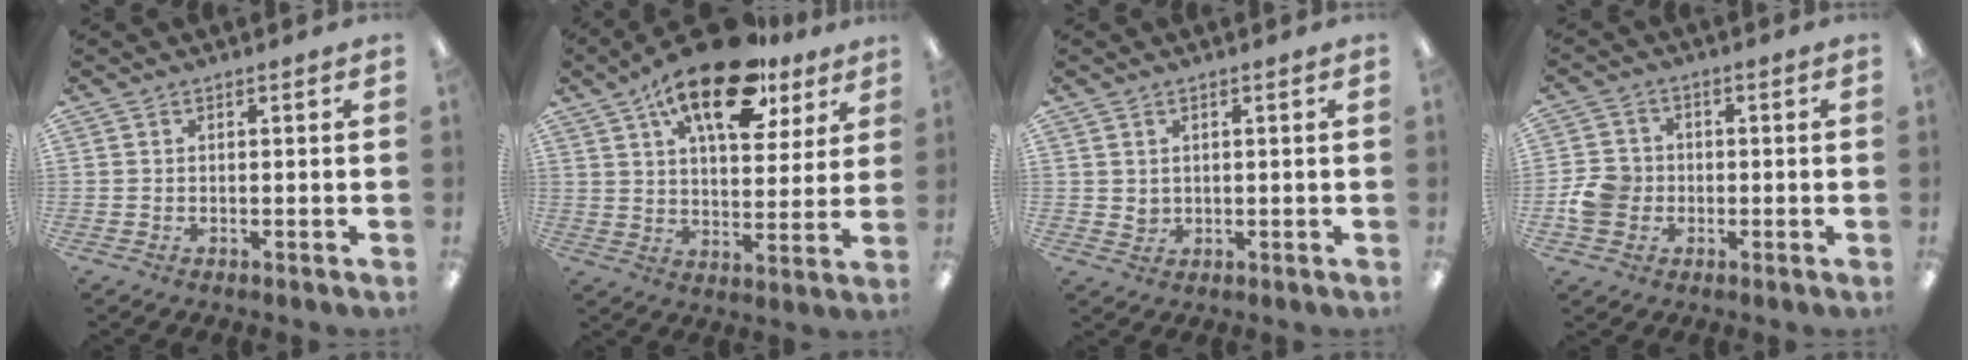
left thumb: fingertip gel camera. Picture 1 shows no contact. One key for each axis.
{"total": 19.5, "fx": 12.2, "fy": 8.4, "fz": 12.7, "tx": -0.200, "ty": -0.056, "tz": 0.201}
{"total": 2.0, "fx": 1.1, "fy": 1.6, "fz": 0.5, "tx": -0.004, "ty": -0.001, "tz": 0.018}
{"total": 7.1, "fx": -1.2, "fy": 6.4, "fz": 2.9, "tx": -0.045, "ty": 0.017, "tz": -0.019}